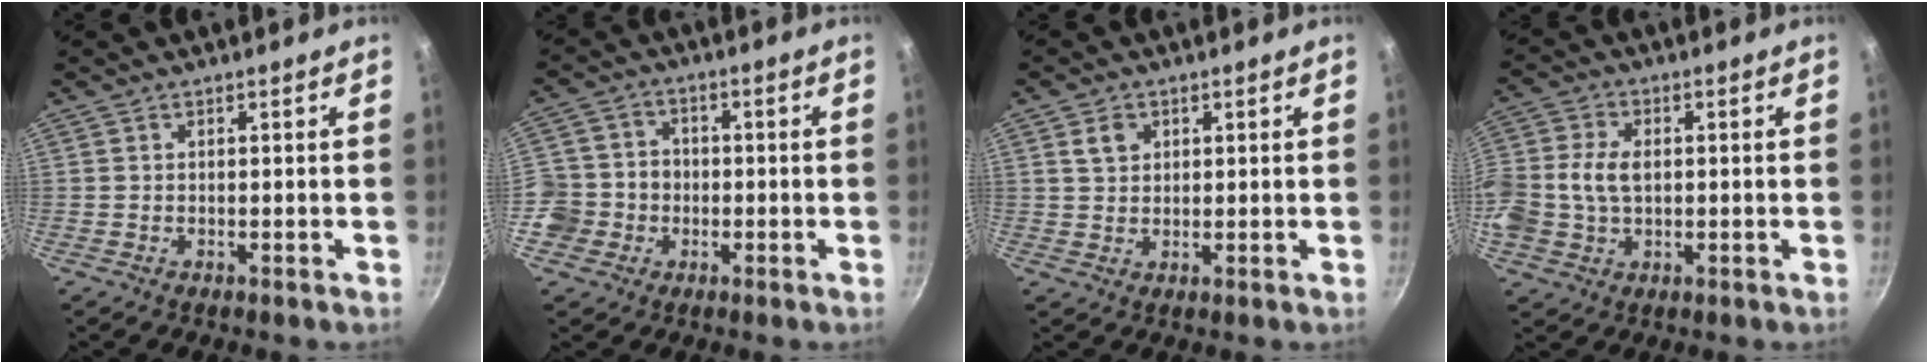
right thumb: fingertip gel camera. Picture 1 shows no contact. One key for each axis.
{"total": 8.2, "fx": -2.3, "fy": 7.4, "fz": 2.4, "tx": -0.013, "ty": 0.024, "tz": -0.054}
{"total": 3.6, "fx": 1.4, "fy": 2.8, "fz": 1.7, "tx": -0.014, "ty": 0.001, "tz": 0.024}
{"total": 11.5, "fx": 0.1, "fy": 8.3, "fz": 8.0, "tx": -0.172, "ty": 0.025, "tz": -0.006}